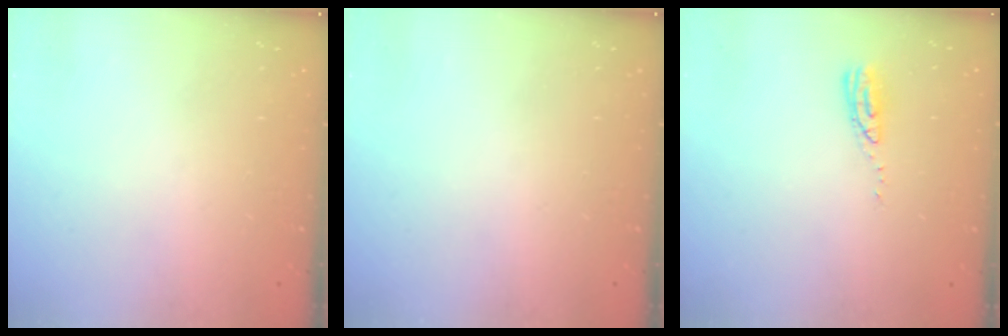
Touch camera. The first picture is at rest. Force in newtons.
{"total": 0.0}
{"total": 6.5, "press": 6.5, "slide": 0.5}